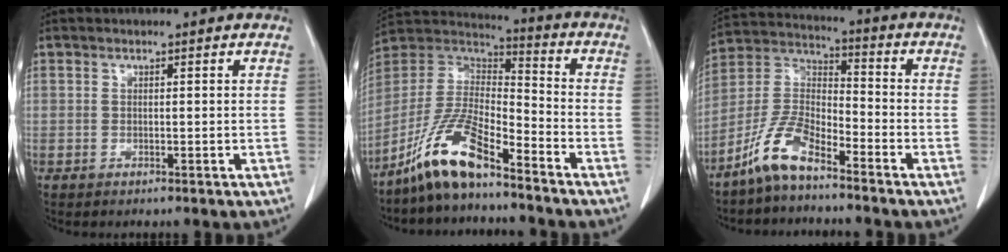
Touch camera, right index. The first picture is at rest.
{"total": 12.7, "force": [-9.2, 2.3, 8.4], "torque": [-0.179, 0.006, -0.177]}
{"total": 9.2, "force": [-6.8, 2.4, 5.6], "torque": [-0.130, 0.006, -0.142]}